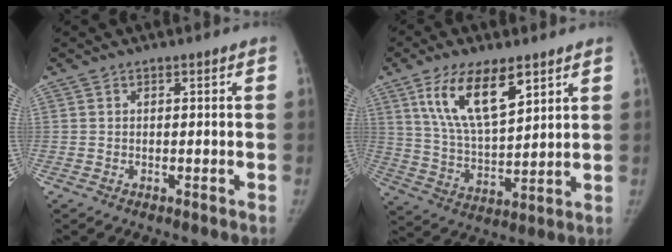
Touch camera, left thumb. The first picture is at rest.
{"total": 14.3, "force": [7.5, 5.8, 10.7], "torque": [-0.174, -0.031, 0.149]}